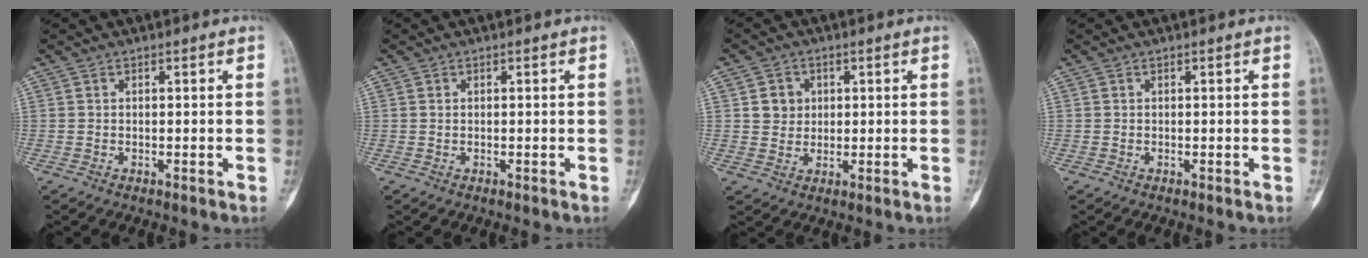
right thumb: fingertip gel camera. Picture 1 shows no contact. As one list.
[{"total": 0.0}, {"total": 4.4, "force": [1.1, 4.0, 1.4], "torque": [-0.001, -0.001, 0.018]}, {"total": 0.0}]